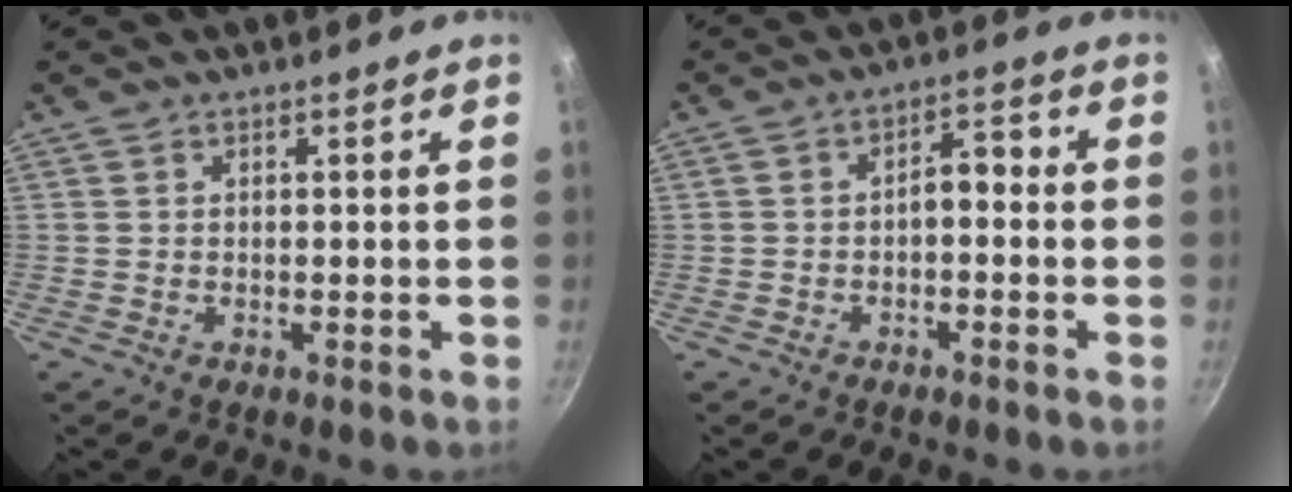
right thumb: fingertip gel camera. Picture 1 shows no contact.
{"total": 4.2, "force": [-1.2, 2.3, 3.3], "torque": [-0.035, 0.029, -0.020]}